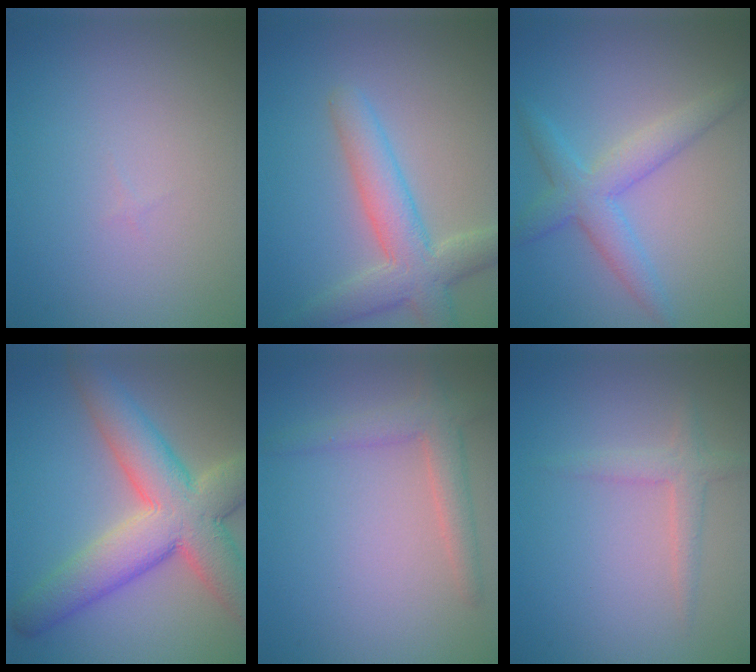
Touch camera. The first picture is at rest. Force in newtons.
{"total": 5.1, "press": 5.1, "slide": 0.5}
{"total": 3.9, "press": 3.9, "slide": 0.2}
{"total": 9.8, "press": 9.8, "slide": 0.7}
{"total": 2.7, "press": 2.7, "slide": 0.2}
{"total": 1.9, "press": 1.9, "slide": 0.1}